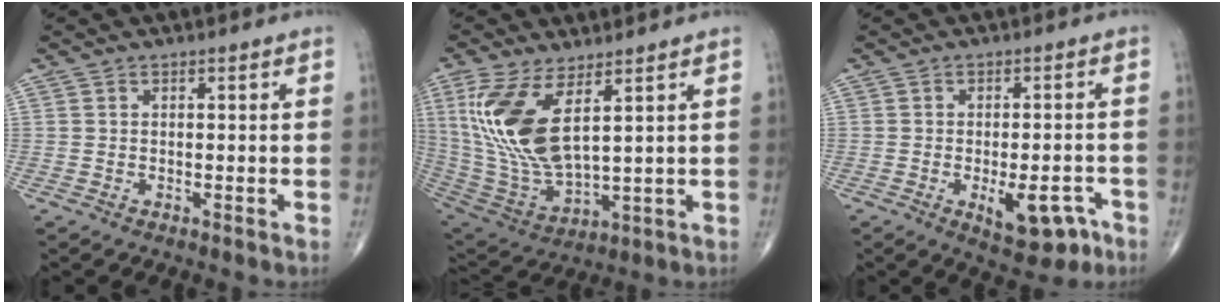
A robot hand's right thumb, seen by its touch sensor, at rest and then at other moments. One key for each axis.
{"total": 16.4, "fx": 5.8, "fy": 6.7, "fz": 13.8, "tx": -0.293, "ty": -0.032, "tz": 0.131}
{"total": 8.8, "fx": -3.7, "fy": 4.1, "fz": 6.9, "tx": -0.075, "ty": 0.014, "tz": -0.041}